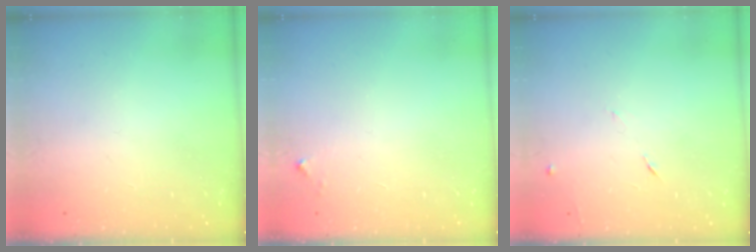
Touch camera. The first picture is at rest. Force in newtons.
{"total": 2.8, "press": 2.8, "slide": 0.2}
{"total": 6.7, "press": 6.7, "slide": 0.8}